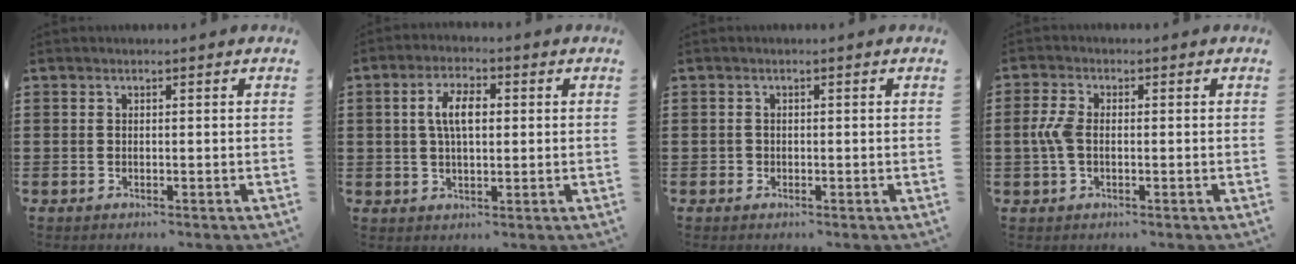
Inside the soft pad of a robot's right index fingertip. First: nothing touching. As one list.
[{"total": 5.6, "force": [0.8, 2.5, 4.9], "torque": [-0.101, 0.013, 0.011]}, {"total": 0.6, "force": [-0.2, 0.6, 0.0], "torque": [-0.001, 0.005, -0.006]}, {"total": 4.1, "force": [-0.4, 2.2, 3.5], "torque": [-0.095, -0.005, -0.016]}]